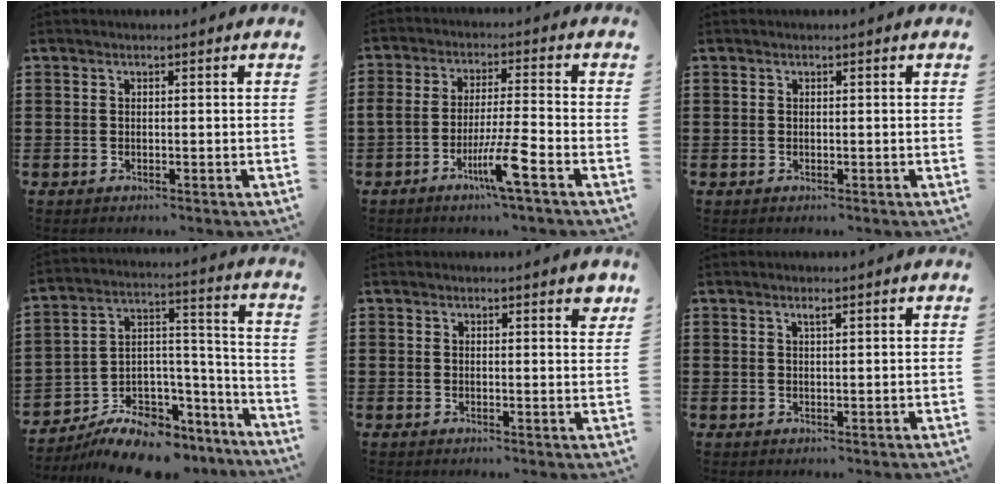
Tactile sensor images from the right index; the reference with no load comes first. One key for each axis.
{"total": 7.8, "fx": -4.1, "fy": 0.3, "fz": 6.7, "tx": -0.130, "ty": -0.007, "tz": -0.079}
{"total": 0.0}
{"total": 9.6, "fx": -8.2, "fy": 4.2, "fz": 2.8, "tx": -0.038, "ty": 0.033, "tz": -0.146}
{"total": 1.6, "fx": 1.3, "fy": 0.5, "fz": 0.9, "tx": -0.004, "ty": -0.003, "tz": 0.020}
{"total": 0.9, "fx": 0.6, "fy": 0.1, "fz": 0.7, "tx": -0.014, "ty": 0.000, "tz": 0.010}